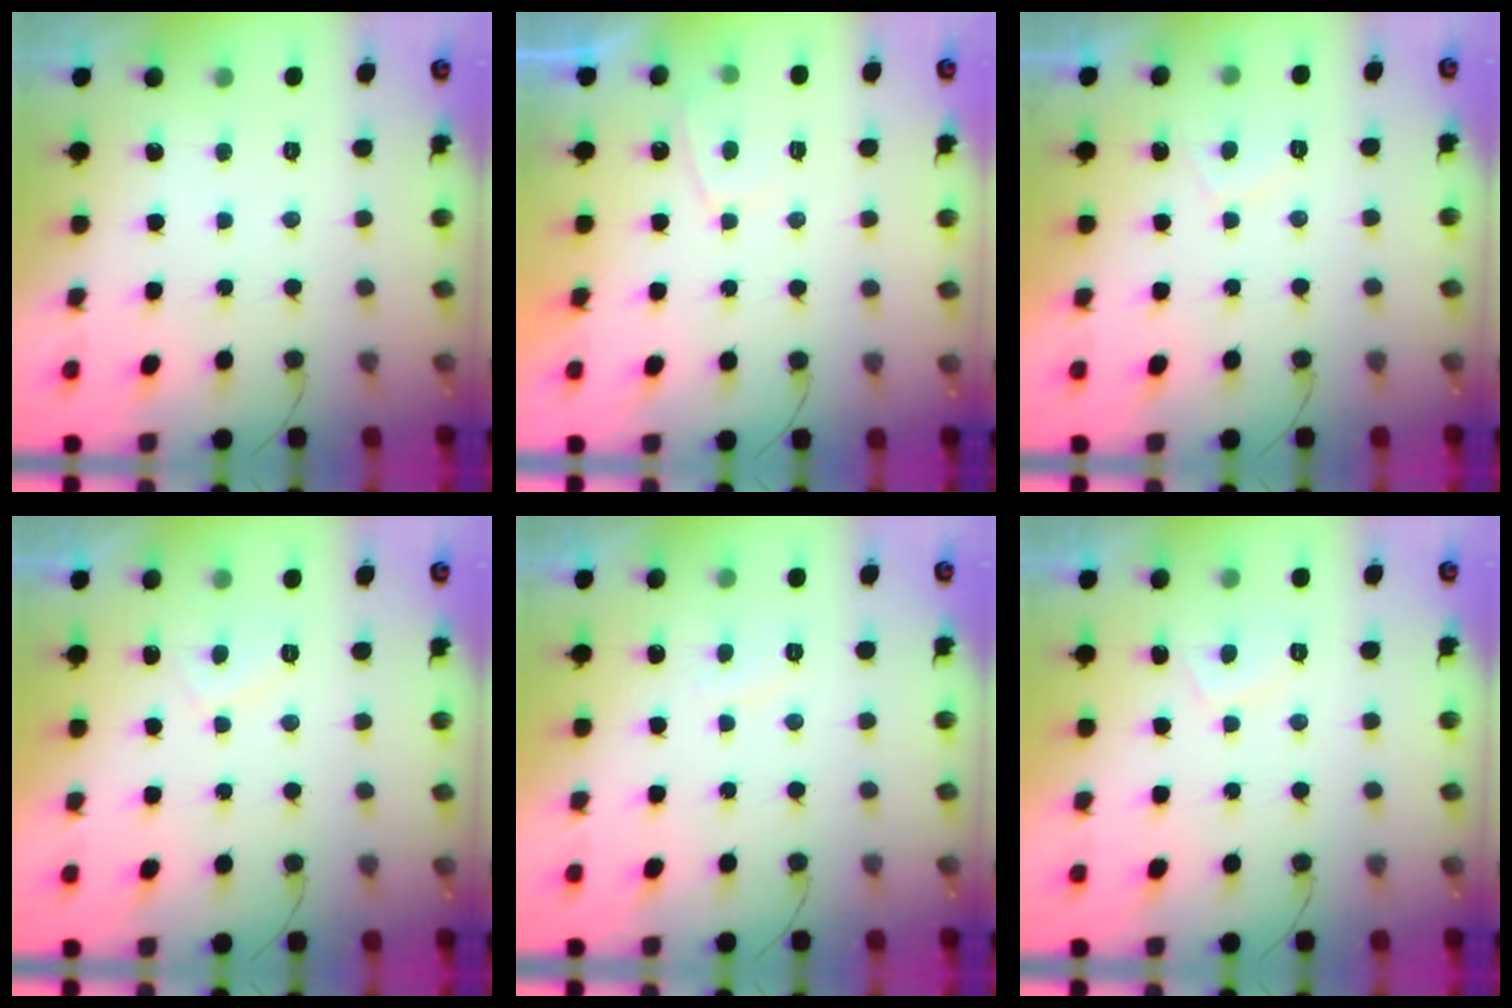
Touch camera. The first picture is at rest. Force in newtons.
{"total": 1.5, "press": 1.3, "slide": 0.6}
{"total": 2.8, "press": 2.7, "slide": 0.8}
{"total": 1.7, "press": 1.6, "slide": 0.7}
{"total": 1.6, "press": 1.6, "slide": 0.5}
{"total": 1.9, "press": 1.8, "slide": 0.7}